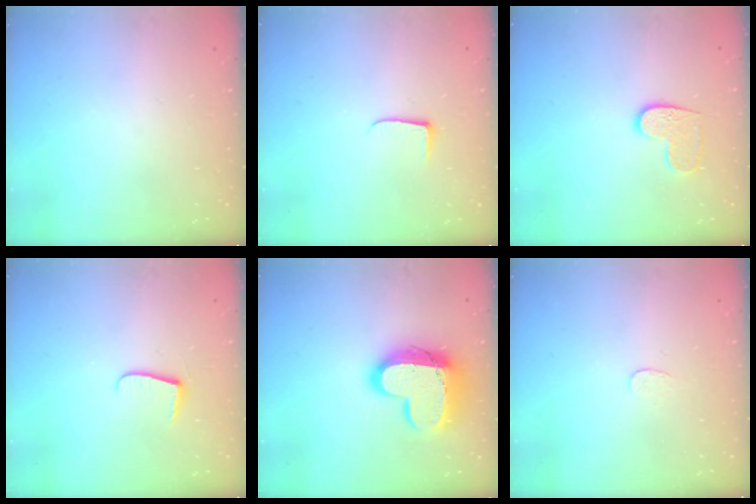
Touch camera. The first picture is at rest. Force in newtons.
{"total": 5.0, "press": 5.0, "slide": 0.5}
{"total": 7.4, "press": 7.4, "slide": 0.2}
{"total": 6.5, "press": 6.5, "slide": 0.8}
{"total": 16.2, "press": 16.1, "slide": 1.1}
{"total": 3.0, "press": 3.0, "slide": 0.2}